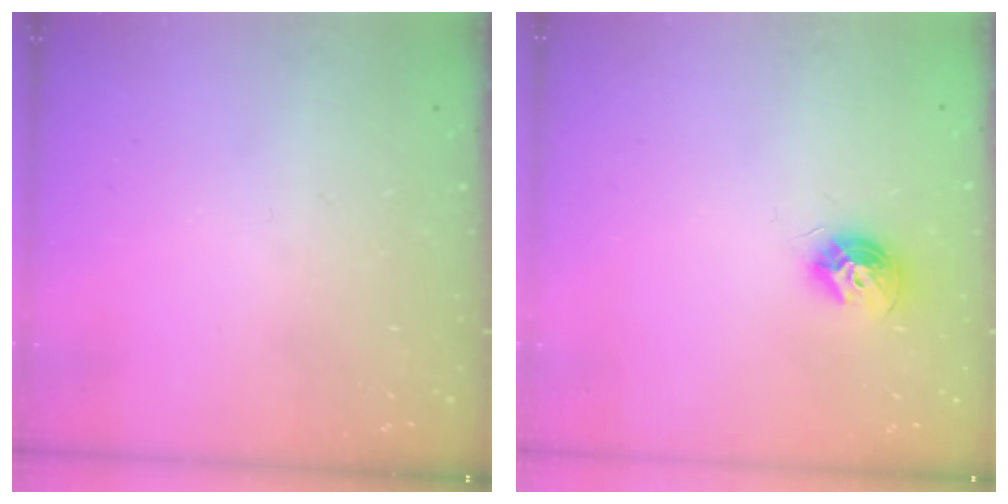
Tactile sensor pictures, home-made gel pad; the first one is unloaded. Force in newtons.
{"total": 8.9, "press": 8.9, "slide": 0.5}